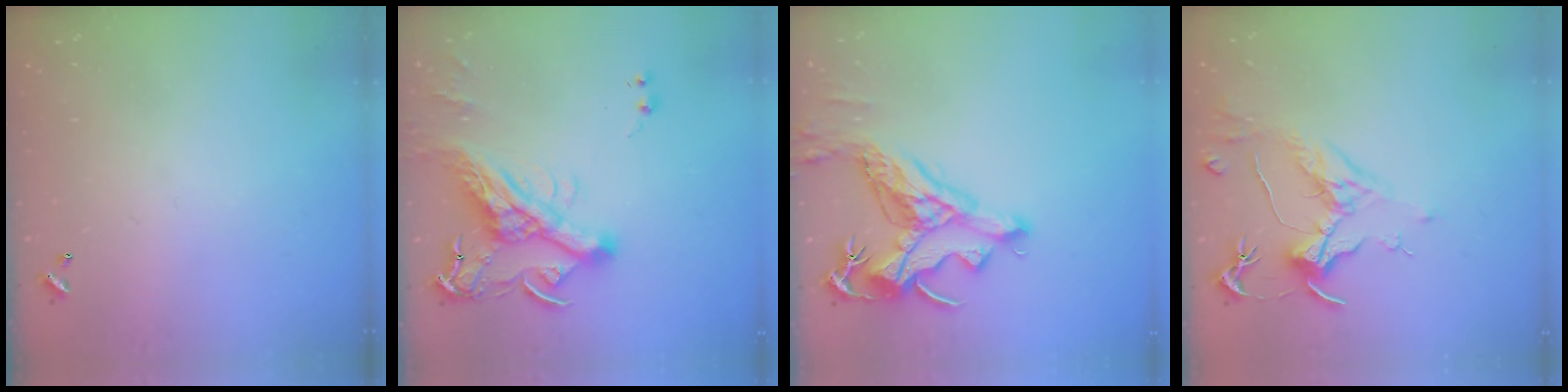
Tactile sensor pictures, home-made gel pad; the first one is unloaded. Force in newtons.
{"total": 14.9, "press": 14.7, "slide": 2.3}
{"total": 9.9, "press": 9.7, "slide": 1.9}
{"total": 1.8, "press": 1.6, "slide": 0.9}